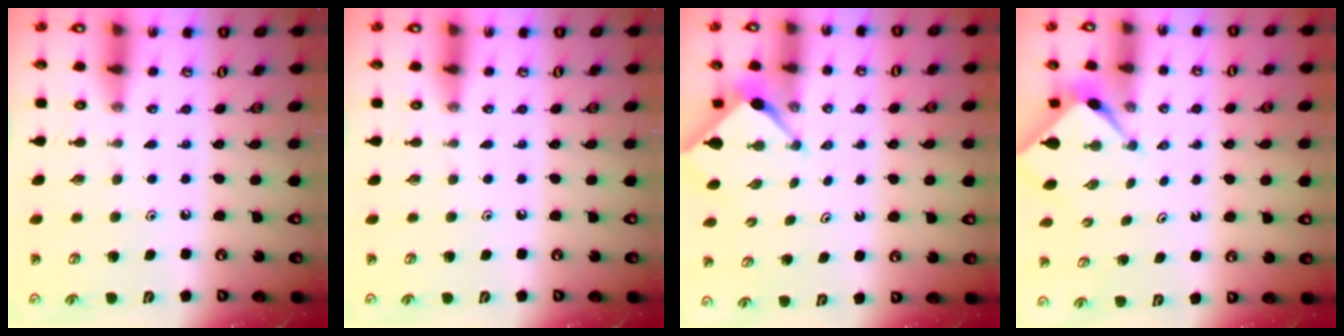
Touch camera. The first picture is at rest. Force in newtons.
{"total": 0.0}
{"total": 3.2, "press": 3.1, "slide": 0.4}
{"total": 2.3, "press": 2.3, "slide": 0.3}